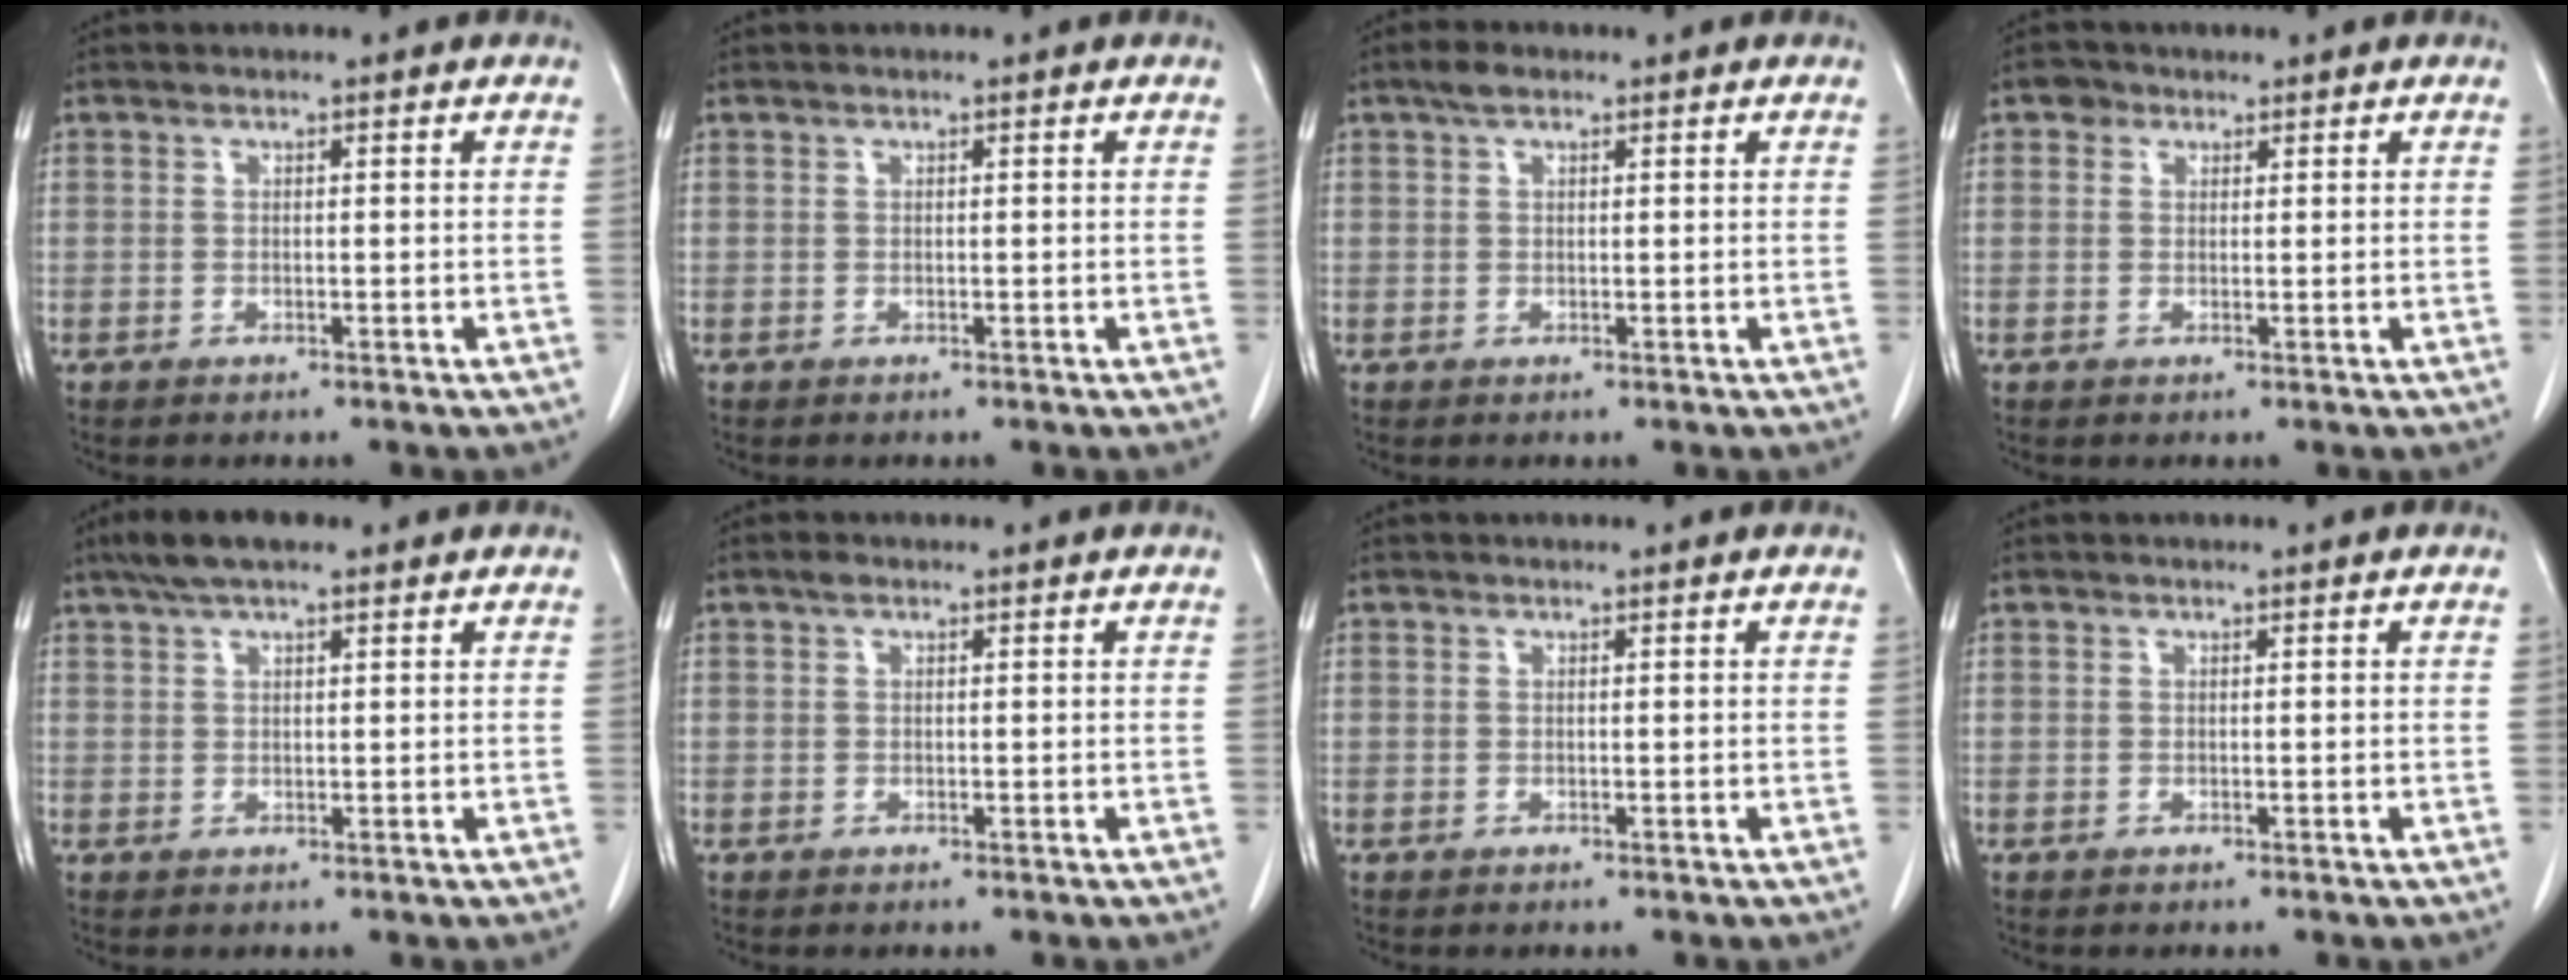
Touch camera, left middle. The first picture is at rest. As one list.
[{"total": 0.0}, {"total": 1.9, "force": [1.2, 0.9, 1.1], "torque": [-0.023, 0.011, 0.021]}, {"total": 1.7, "force": [1.0, 1.4, 0.3], "torque": [-0.005, 0.007, 0.014]}, {"total": 5.3, "force": [3.8, 1.5, 3.4], "torque": [-0.067, 0.024, 0.067]}, {"total": 0.6, "force": [0.4, 0.4, 0.4], "torque": [-0.007, 0.007, 0.005]}, {"total": 0.0}, {"total": 0.0}]